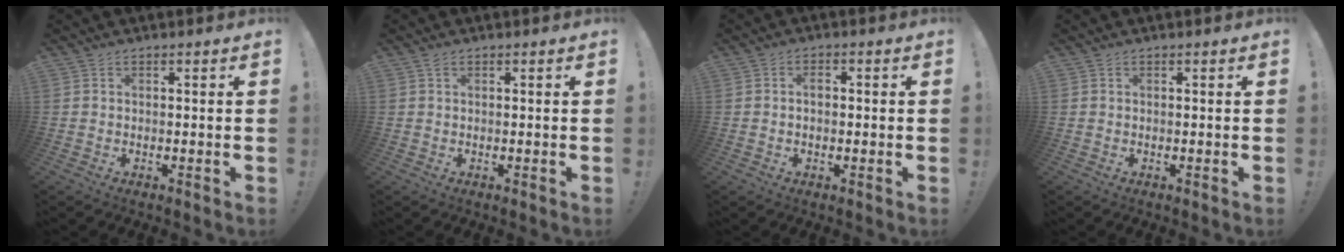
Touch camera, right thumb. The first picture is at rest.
{"total": 0.8, "force": [0.5, 0.1, 0.6], "torque": [-0.007, -0.001, 0.008]}
{"total": 2.0, "force": [0.0, 1.1, 1.6], "torque": [-0.024, 0.005, -0.003]}
{"total": 0.0}